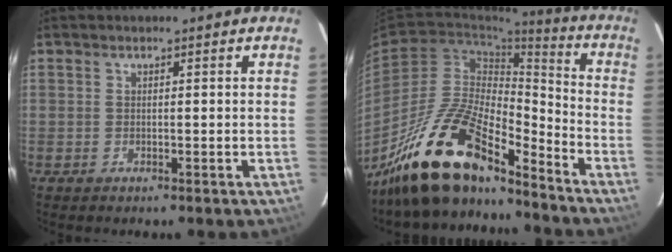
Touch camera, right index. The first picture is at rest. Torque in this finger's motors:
{"motor_torque": [1.05, -1.09, 1.05, 0.21]}